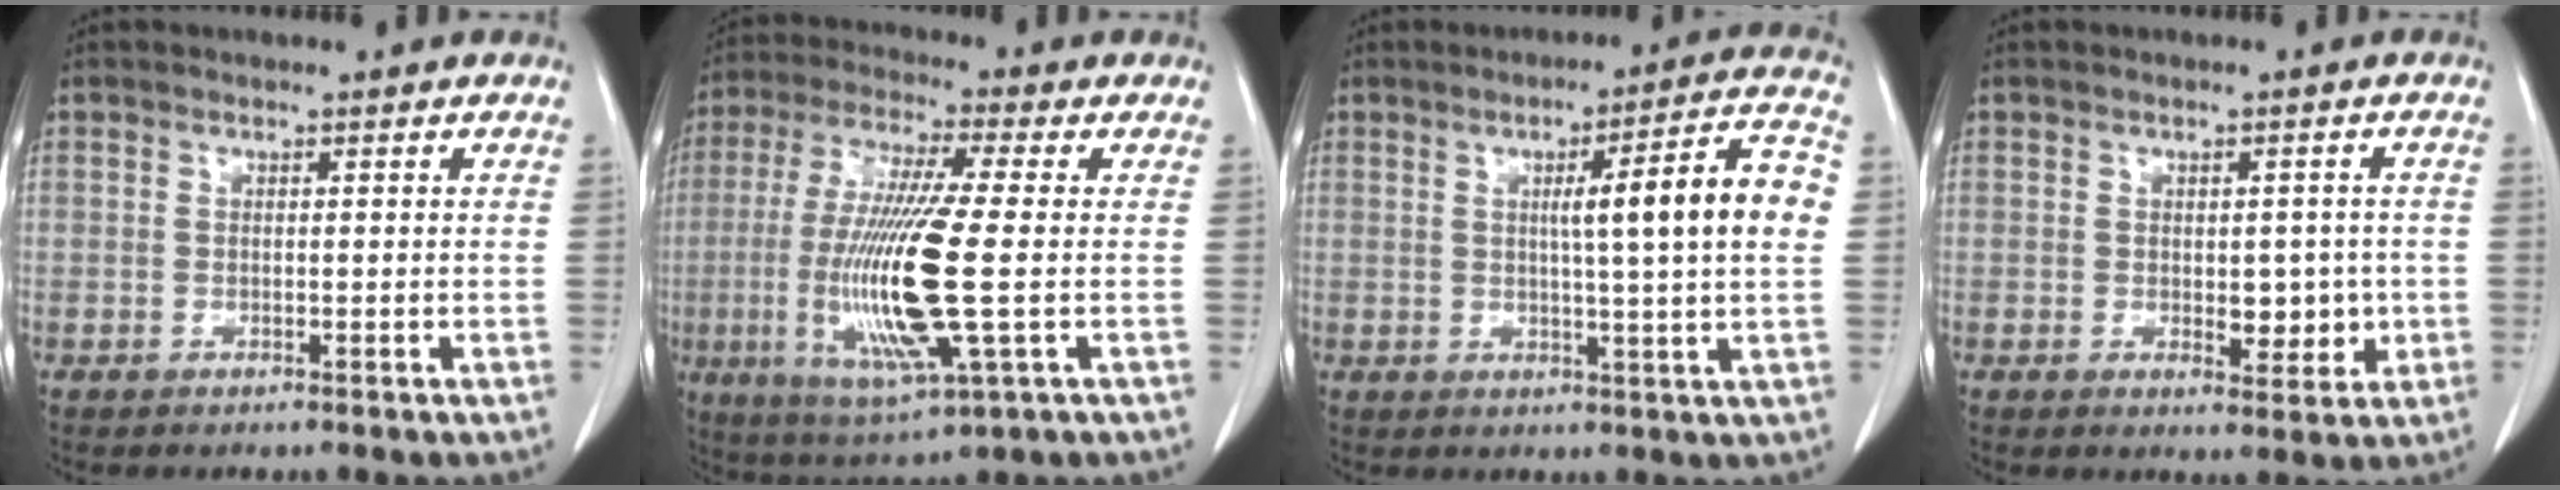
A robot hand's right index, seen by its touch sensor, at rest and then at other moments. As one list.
[{"total": 16.9, "force": [-2.4, 1.4, 16.6], "torque": [-0.349, -0.021, -0.043]}, {"total": 11.9, "force": [1.5, -0.2, 11.8], "torque": [-0.167, 0.014, 0.019]}, {"total": 5.0, "force": [-0.5, 2.8, 4.1], "torque": [-0.043, -0.001, 0.001]}]